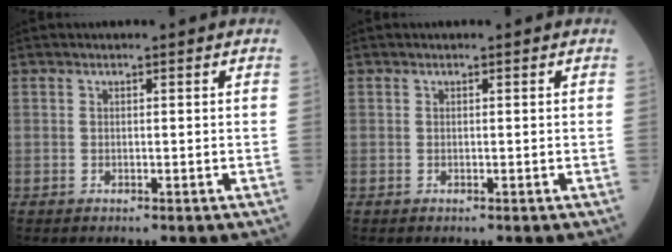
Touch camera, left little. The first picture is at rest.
{"total": 0.0}